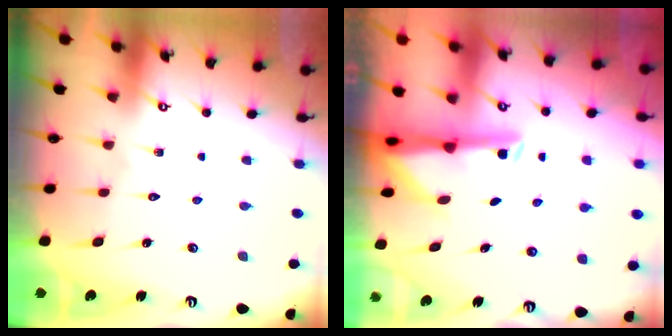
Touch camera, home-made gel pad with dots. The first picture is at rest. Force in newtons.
{"total": 3.0, "press": 3.0, "slide": 0.7}